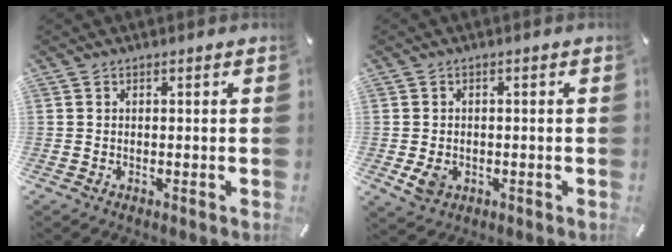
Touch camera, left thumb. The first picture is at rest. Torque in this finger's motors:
{"motor_torque": [-0.21, 0.47, 0.17, 0.17, 0.02]}